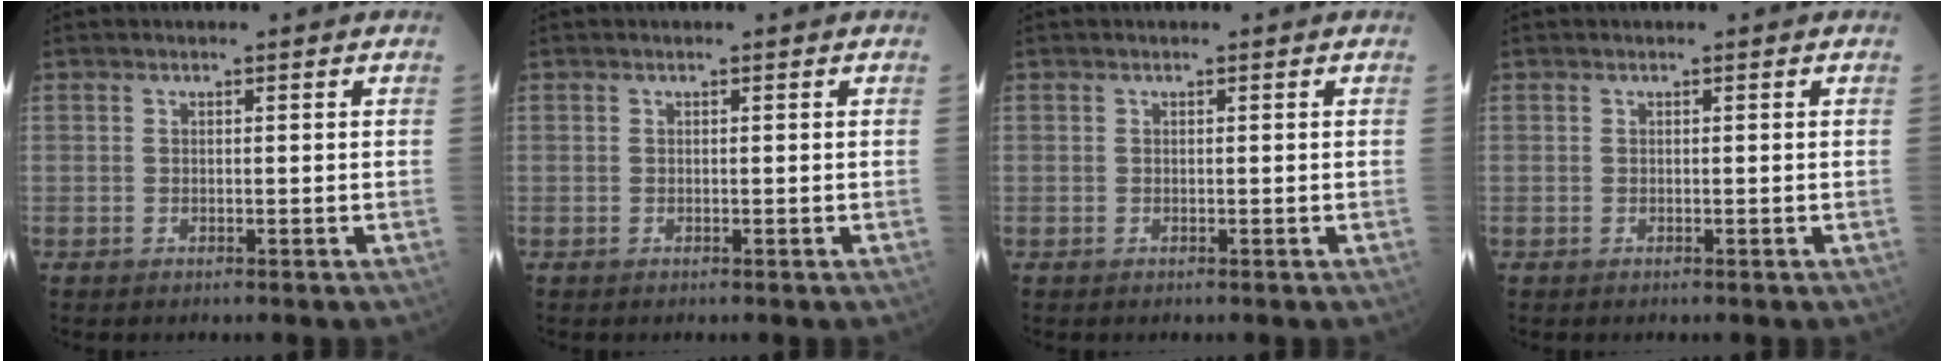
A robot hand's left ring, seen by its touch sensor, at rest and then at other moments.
{"total": 0.0}
{"total": 0.0}
{"total": 0.0}